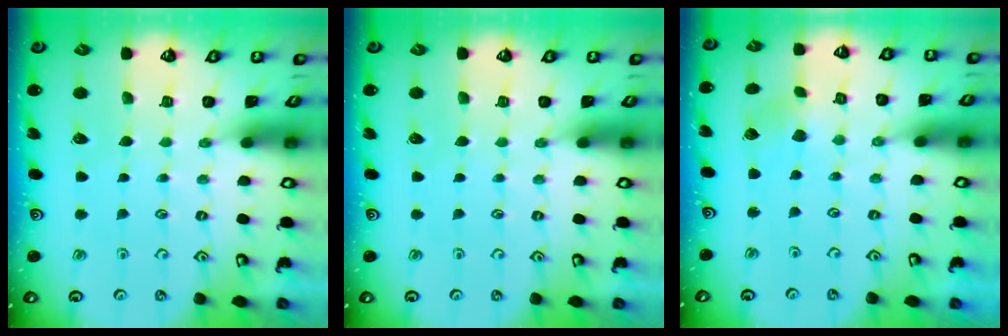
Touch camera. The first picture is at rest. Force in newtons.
{"total": 0.0}
{"total": 2.4, "press": 2.4, "slide": 0.3}